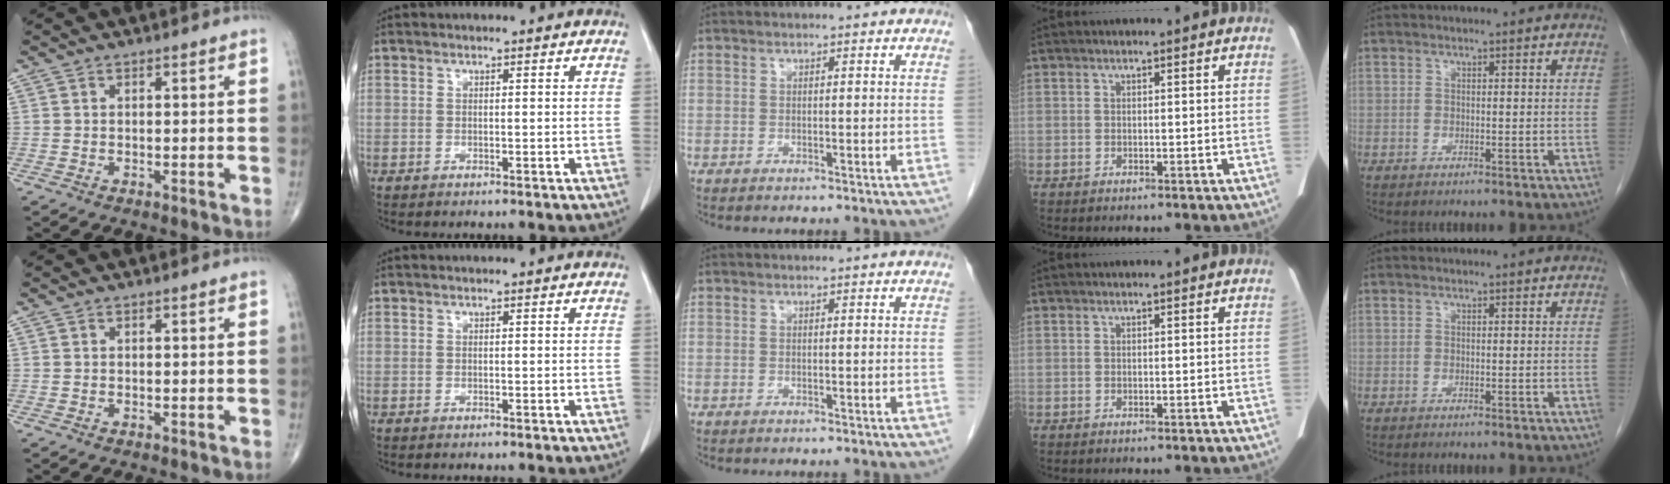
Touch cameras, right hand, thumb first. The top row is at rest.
{}